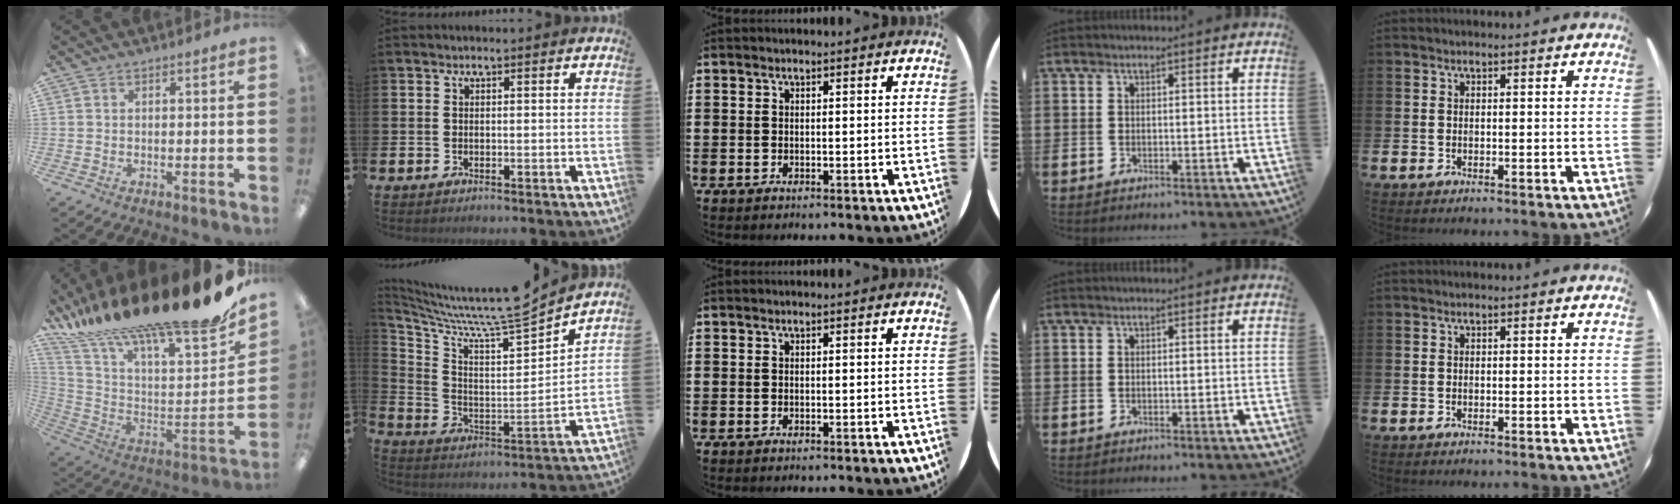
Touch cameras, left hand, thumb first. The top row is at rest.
{"thumb": {"total": 21.8, "force": [16.3, 3.1, 14.0], "torque": [-0.183, -0.142, 0.266]}, "index": {"total": 8.3, "force": [7.4, 0.6, 3.7], "torque": [-0.102, -0.068, 0.117]}}